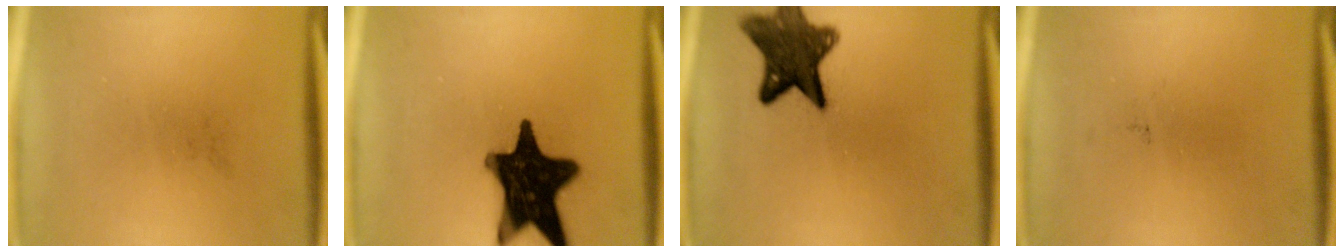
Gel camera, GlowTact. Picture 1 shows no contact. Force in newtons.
{"total": 19.2}
{"total": 11.5}
{"total": 0.0}